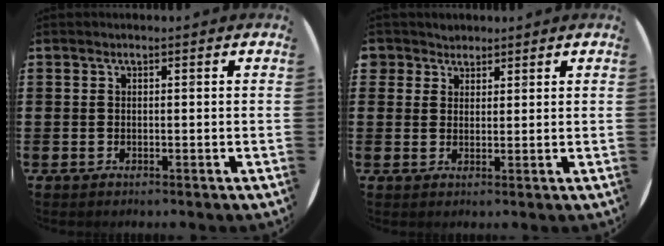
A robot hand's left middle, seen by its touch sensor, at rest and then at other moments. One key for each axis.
{"total": 2.5, "fx": 2.1, "fy": 1.4, "fz": -0.2, "tx": -0.004, "ty": 0.007, "tz": 0.042}